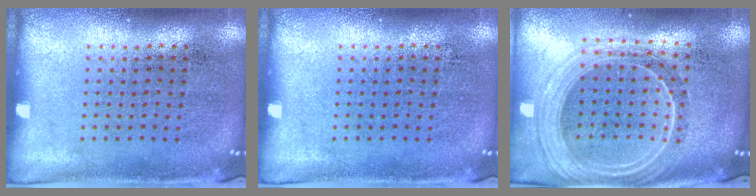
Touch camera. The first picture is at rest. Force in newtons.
{"total": 0.0}
{"total": 2.4, "press": 2.0, "slide": 1.2}